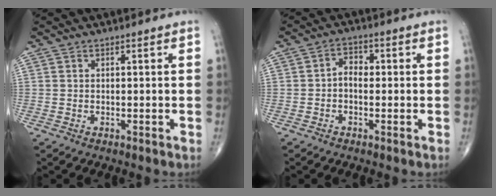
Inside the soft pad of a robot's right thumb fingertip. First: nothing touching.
{"total": 3.0, "force": [-0.4, 2.1, 2.1], "torque": [-0.019, 0.015, -0.017]}